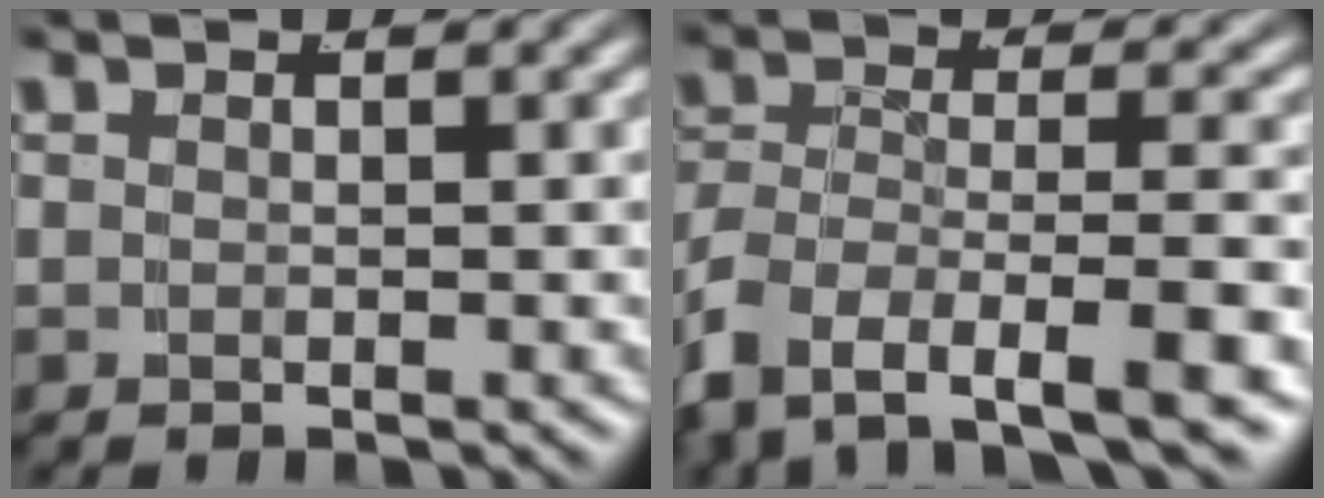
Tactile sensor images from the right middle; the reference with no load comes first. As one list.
[{"total": 8.2, "force": [-4.9, 4.0, 5.1], "torque": [-0.131, -0.044, -0.058]}]